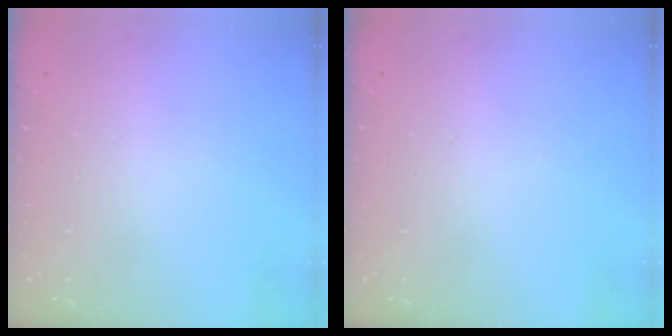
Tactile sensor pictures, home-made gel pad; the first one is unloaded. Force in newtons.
{"total": 0.0}